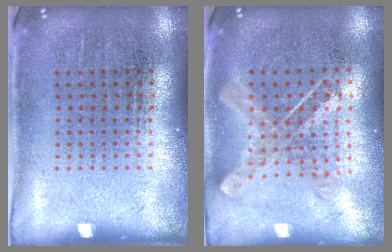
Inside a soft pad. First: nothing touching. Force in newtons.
{"total": 0.9, "press": 0.9, "slide": 0.1}